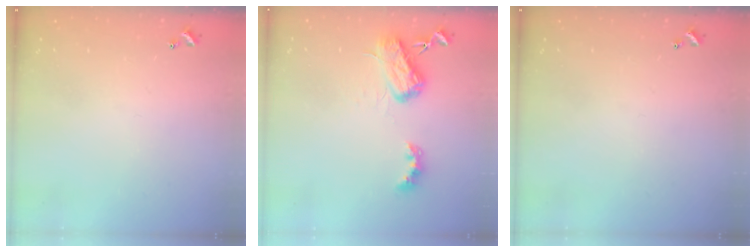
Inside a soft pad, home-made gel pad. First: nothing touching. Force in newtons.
{"total": 5.3, "press": 5.2, "slide": 0.8}
{"total": 0.0}